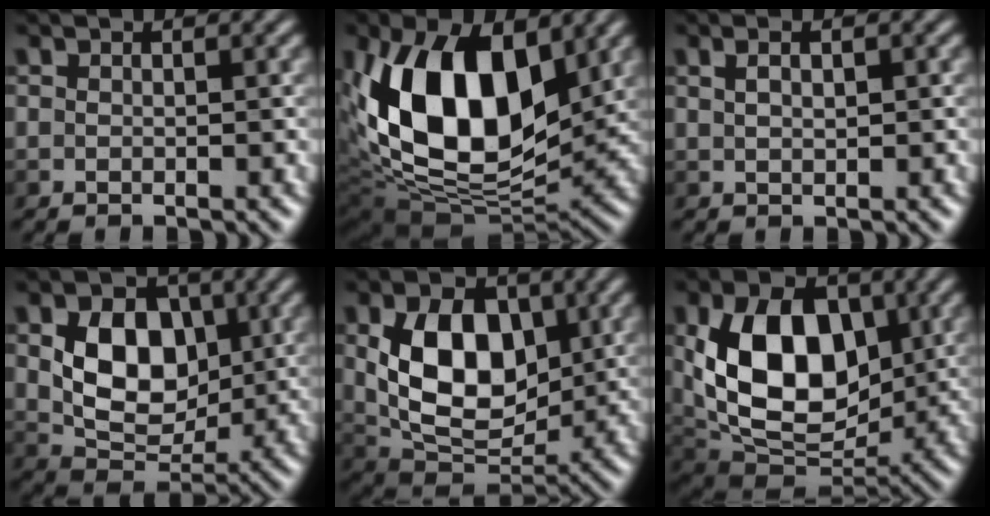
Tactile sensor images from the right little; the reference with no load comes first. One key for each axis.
{"total": 14.0, "fx": 2.3, "fy": 8.5, "fz": 10.9, "tx": -0.212, "ty": 0.007, "tz": 0.032}
{"total": 1.5, "fx": 0.0, "fy": 0.5, "fz": 1.4, "tx": -0.031, "ty": 0.003, "tz": 0.002}
{"total": 7.0, "fx": 0.1, "fy": 5.1, "fz": 4.8, "tx": -0.091, "ty": -0.009, "tz": 0.001}
{"total": 9.2, "fx": 0.3, "fy": 6.1, "fz": 6.9, "tx": -0.129, "ty": -0.006, "tz": 0.001}
{"total": 11.5, "fx": 0.5, "fy": 7.9, "fz": 8.4, "tx": -0.143, "ty": -0.003, "tz": 0.002}